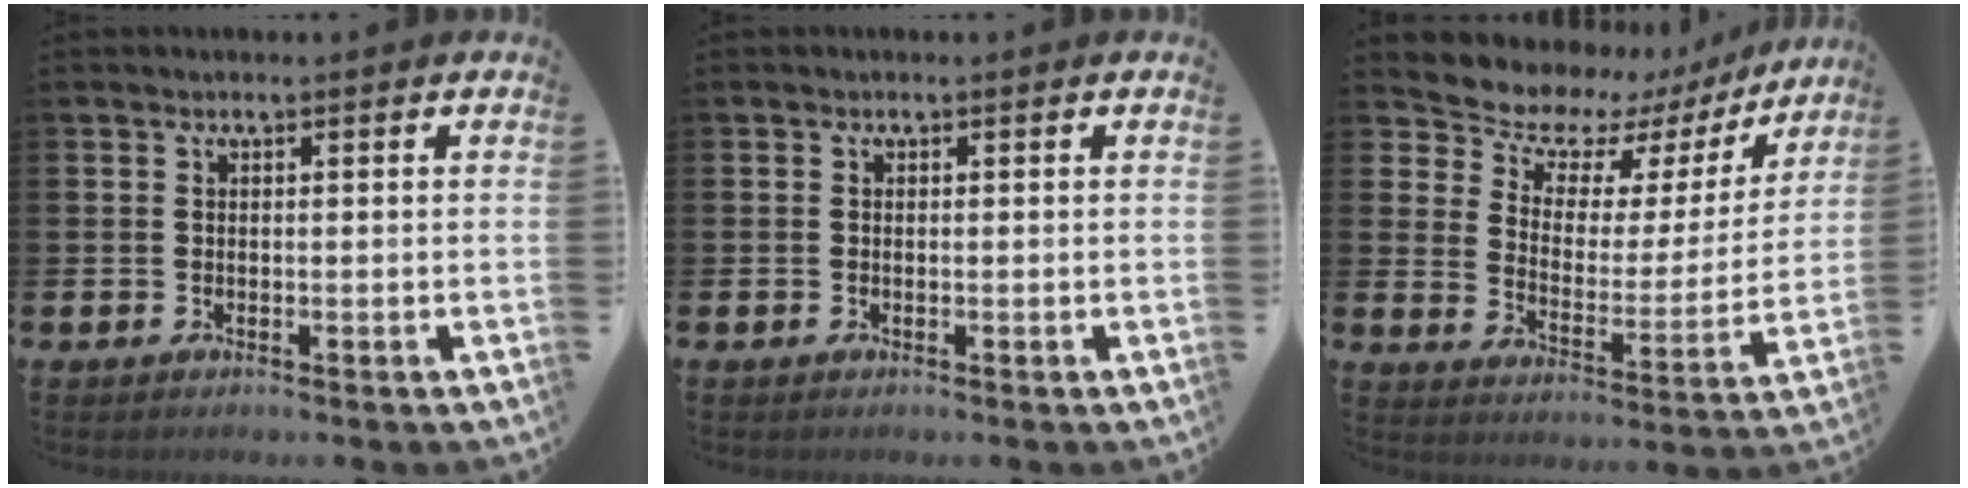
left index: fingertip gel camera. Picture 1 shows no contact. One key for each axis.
{"total": 0.0}
{"total": 9.0, "fx": 7.6, "fy": 4.2, "fz": 2.4, "tx": -0.079, "ty": -0.057, "tz": 0.131}